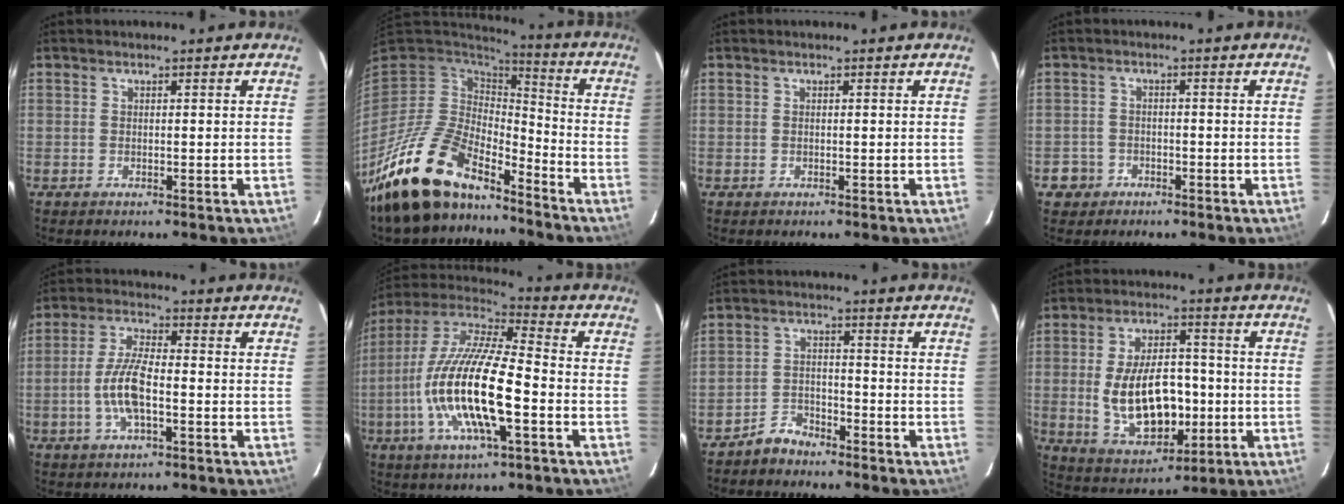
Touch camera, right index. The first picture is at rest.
{"total": 19.8, "force": [-15.4, 7.3, 10.1], "torque": [-0.214, -0.027, -0.282]}
{"total": 0.0}
{"total": 3.6, "force": [-1.9, 3.0, 0.3], "torque": [-0.018, 0.015, -0.031]}
{"total": 8.2, "force": [-2.3, 2.5, 7.5], "torque": [-0.156, 0.004, -0.046]}
{"total": 20.6, "force": [-5.4, 5.3, 19.1], "torque": [-0.372, -0.020, -0.109]}
{"total": 4.3, "force": [-3.8, 2.1, 0.4], "torque": [-0.015, 0.017, -0.069]}
{"total": 15.6, "force": [-2.0, 8.6, 12.9], "torque": [-0.250, 0.002, -0.008]}